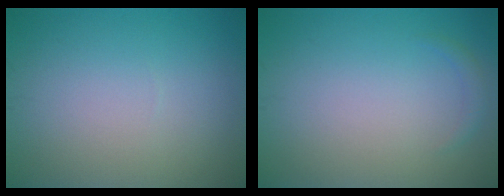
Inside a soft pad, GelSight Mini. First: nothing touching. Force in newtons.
{"total": 0.8, "press": 0.8, "slide": 0.1}